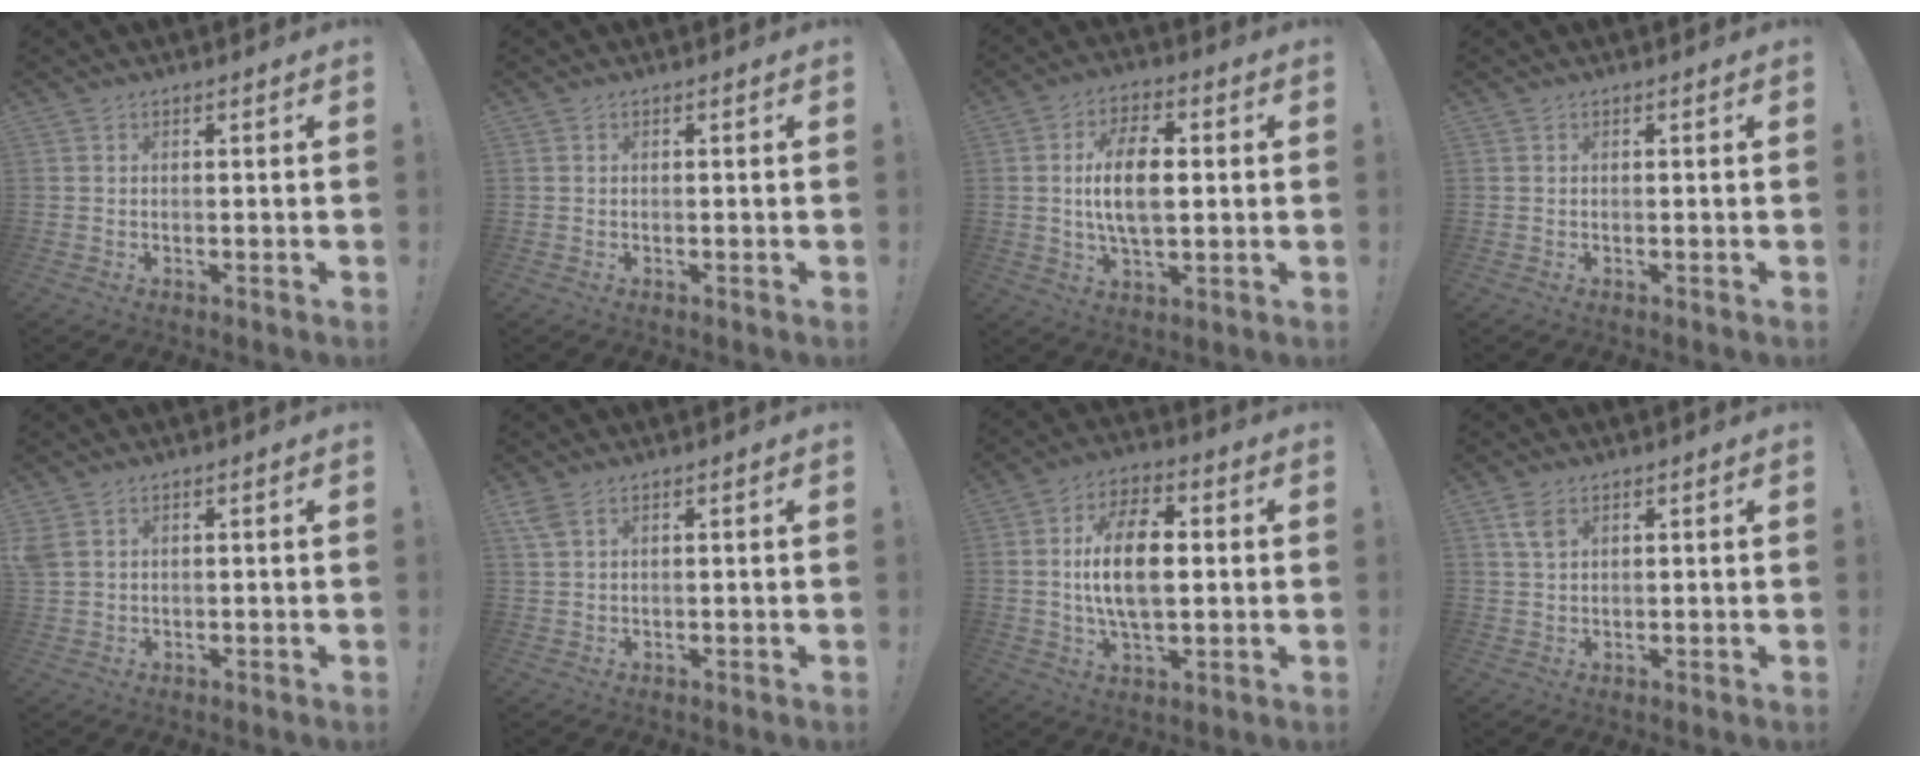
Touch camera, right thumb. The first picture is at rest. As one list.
[{"total": 0.0}, {"total": 12.4, "force": [1.0, 6.5, 10.5], "torque": [-0.185, -0.001, 0.012]}, {"total": 0.0}, {"total": 3.6, "force": [1.6, 2.4, 2.2], "torque": [-0.048, 0.004, 0.036]}, {"total": 3.2, "force": [1.8, 1.4, 2.2], "torque": [-0.046, -0.001, 0.035]}, {"total": 14.3, "force": [1.0, 7.8, 11.9], "torque": [-0.208, 0.006, 0.014]}, {"total": 4.0, "force": [2.1, 2.1, 2.7], "torque": [-0.041, -0.006, 0.038]}]